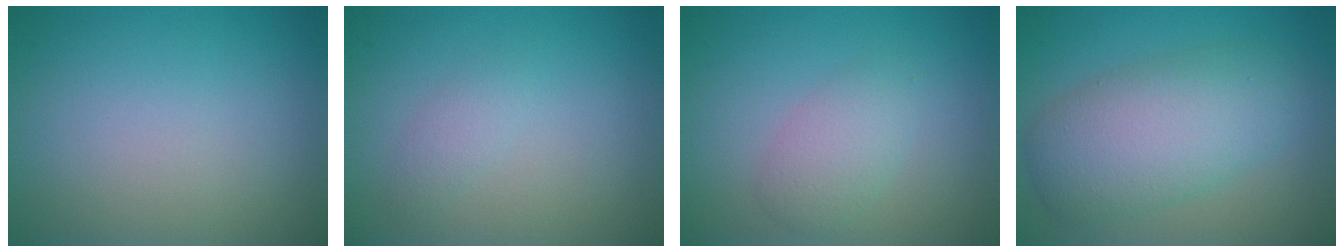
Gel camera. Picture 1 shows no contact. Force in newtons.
{"total": 1.2, "press": 1.2, "slide": 0.0}
{"total": 2.4, "press": 2.4, "slide": 0.1}
{"total": 7.4, "press": 7.4, "slide": 0.3}